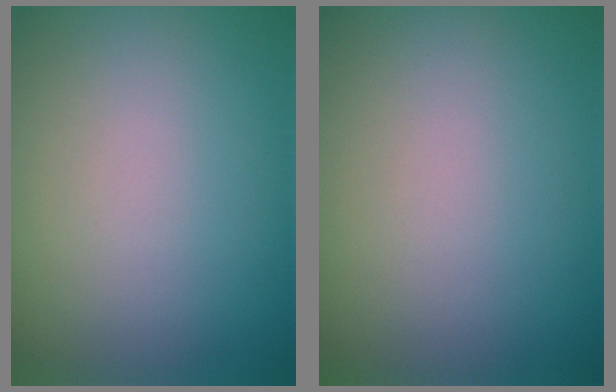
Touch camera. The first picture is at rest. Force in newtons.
{"total": 0.0}